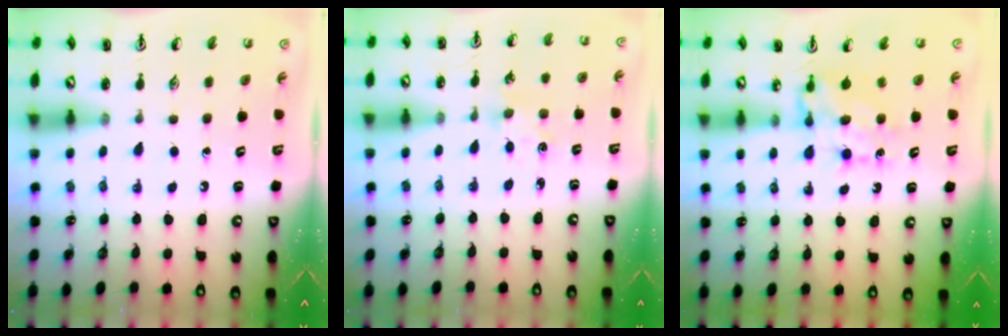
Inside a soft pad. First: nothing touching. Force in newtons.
{"total": 0.8, "press": 0.8, "slide": 0.2}
{"total": 7.2, "press": 7.2, "slide": 0.7}